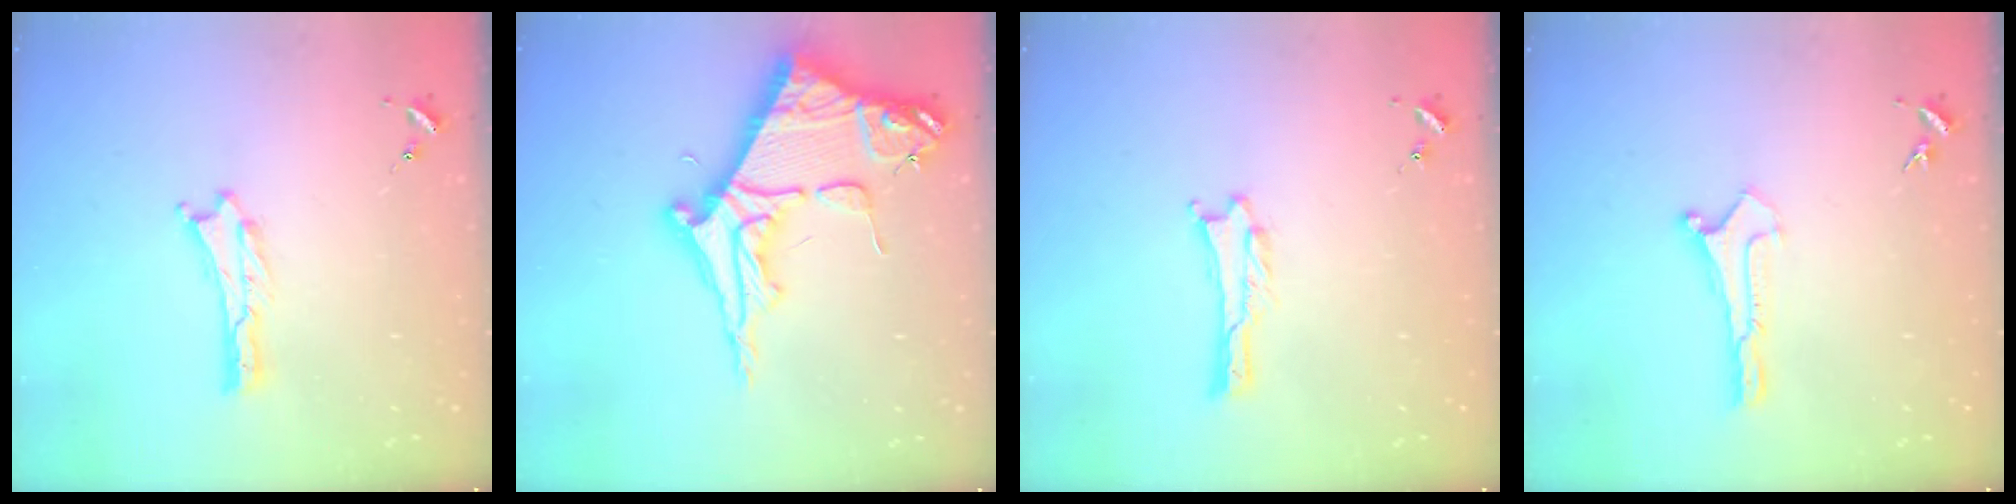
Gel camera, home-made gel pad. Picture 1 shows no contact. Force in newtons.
{"total": 10.2, "press": 10.2, "slide": 1.1}
{"total": 0.6, "press": 0.6, "slide": 0.1}
{"total": 0.0}